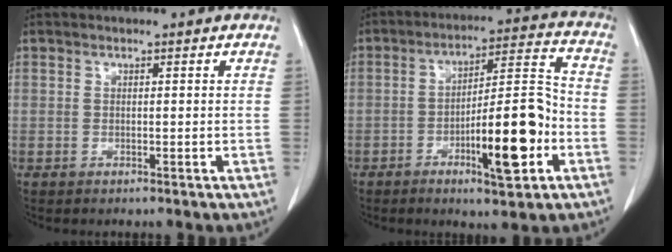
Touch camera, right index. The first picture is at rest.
{"total": 13.5, "force": [-4.8, 2.6, 12.3], "torque": [-0.191, 0.014, -0.071]}